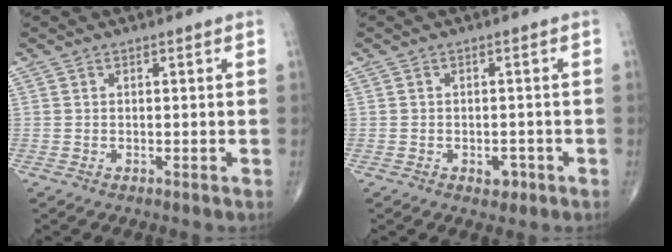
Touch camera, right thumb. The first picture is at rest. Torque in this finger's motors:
{"motor_torque": [1.00, 0.96, 0.11, -0.37, 0.03]}